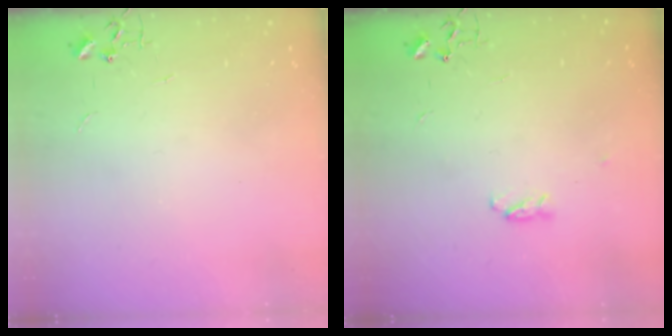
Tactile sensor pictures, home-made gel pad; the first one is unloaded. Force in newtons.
{"total": 3.3, "press": 3.1, "slide": 1.1}